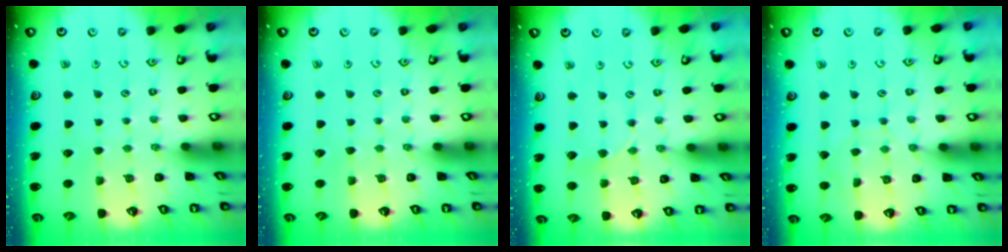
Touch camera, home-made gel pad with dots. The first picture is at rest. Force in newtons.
{"total": 0.0}
{"total": 2.2, "press": 2.2, "slide": 0.3}
{"total": 3.9, "press": 3.9, "slide": 0.3}